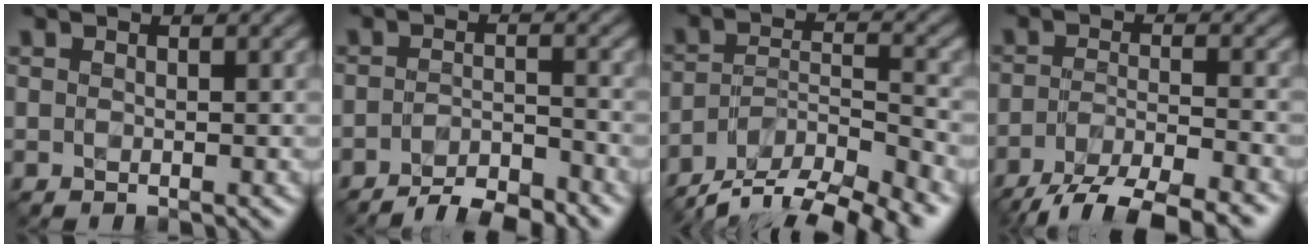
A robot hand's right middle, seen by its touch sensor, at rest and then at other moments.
{"total": 4.4, "force": [-3.7, 1.0, 2.2], "torque": [-0.033, 0.000, -0.065]}
{"total": 11.7, "force": [-9.8, 3.5, 5.4], "torque": [-0.089, -0.015, -0.151]}
{"total": 6.9, "force": [-5.4, 1.5, 4.1], "torque": [-0.065, -0.005, -0.095]}